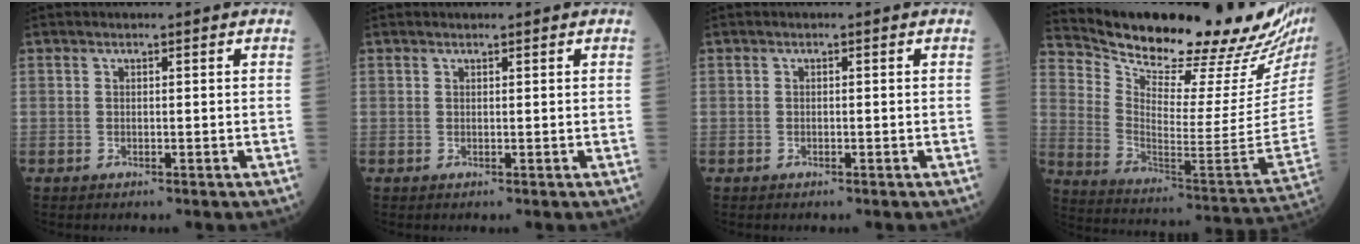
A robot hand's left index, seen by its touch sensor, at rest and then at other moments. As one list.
[{"total": 0.6, "force": [0.5, 0.2, 0.0], "torque": [-0.006, 0.000, 0.009]}, {"total": 0.0}, {"total": 28.9, "force": [25.3, 1.7, 13.7], "torque": [-0.233, -0.117, 0.352]}]